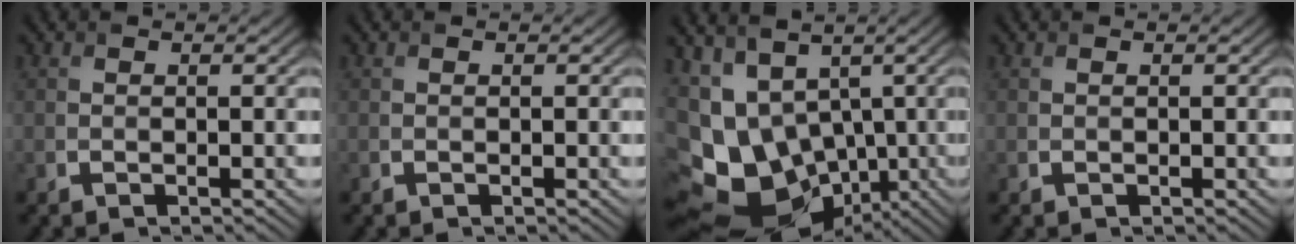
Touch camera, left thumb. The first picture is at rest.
{"total": 0.0}
{"total": 15.2, "force": [-2.7, 11.3, 9.9], "torque": [-0.234, -0.021, -0.007]}
{"total": 0.0}